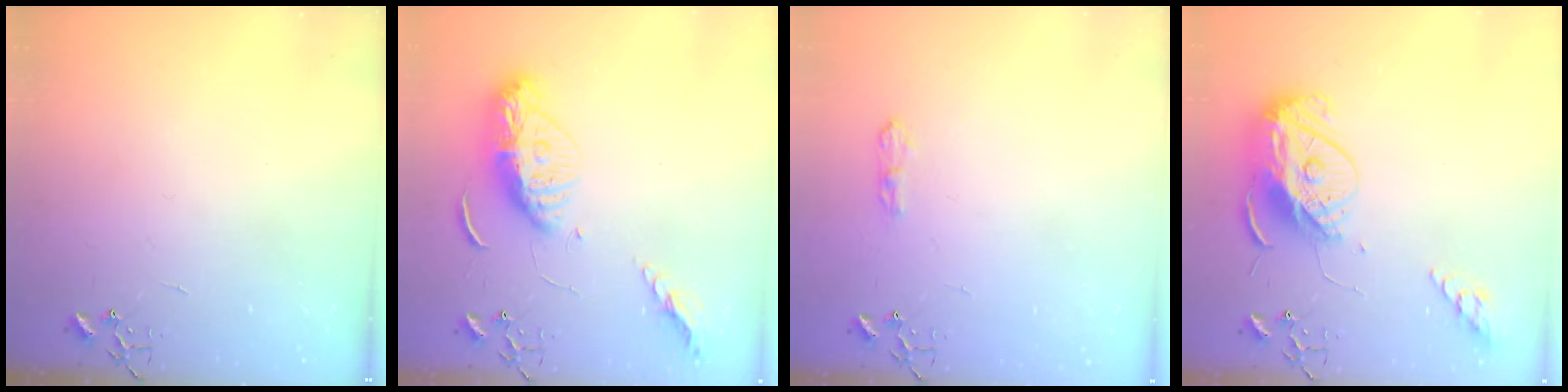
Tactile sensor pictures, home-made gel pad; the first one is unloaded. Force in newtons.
{"total": 13.5, "press": 13.5, "slide": 1.2}
{"total": 7.1, "press": 7.0, "slide": 0.9}
{"total": 16.5, "press": 16.4, "slide": 1.3}